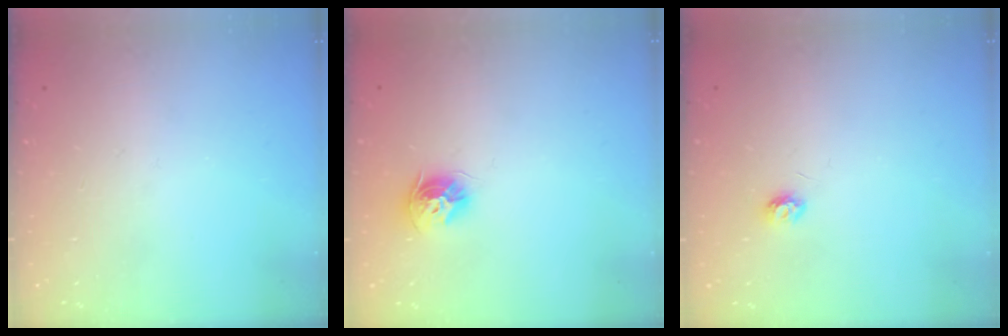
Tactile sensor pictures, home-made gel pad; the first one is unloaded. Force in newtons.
{"total": 9.3, "press": 9.3, "slide": 1.0}
{"total": 4.6, "press": 4.6, "slide": 0.5}